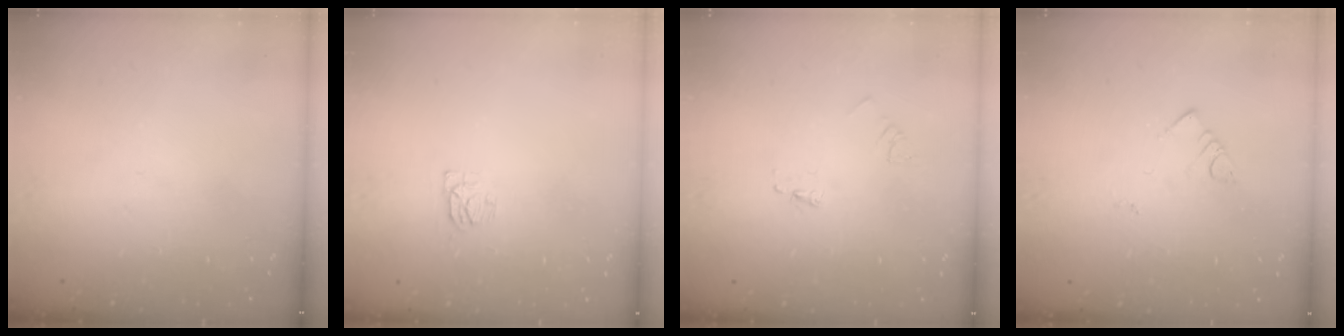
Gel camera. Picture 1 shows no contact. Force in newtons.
{"total": 4.9, "press": 4.8, "slide": 0.6}
{"total": 2.1, "press": 2.1, "slide": 0.1}
{"total": 2.7, "press": 2.7, "slide": 0.6}